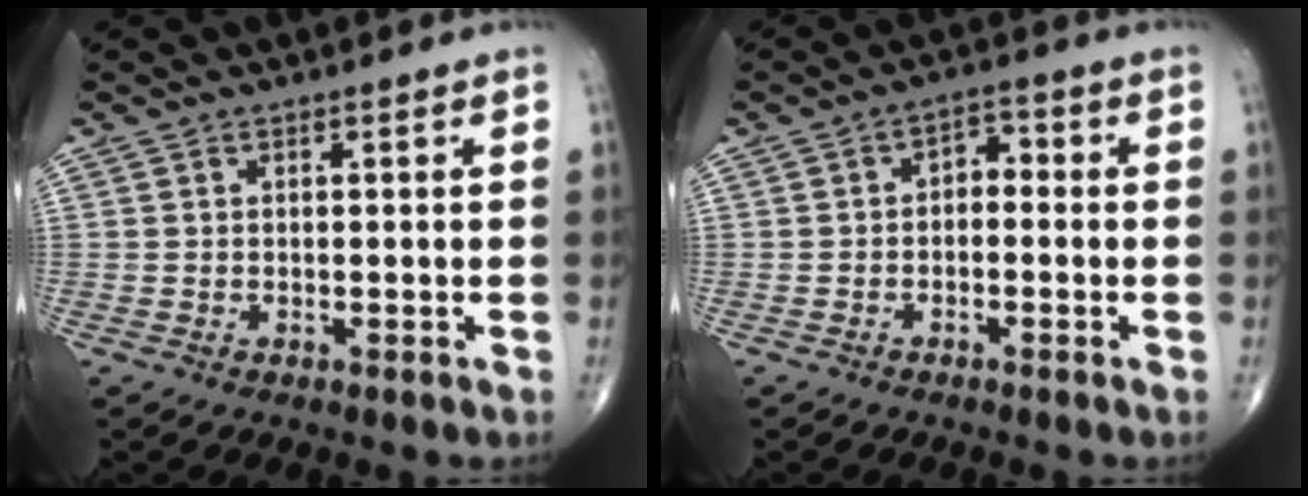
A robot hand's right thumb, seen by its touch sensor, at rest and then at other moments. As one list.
[{"total": 3.6, "force": [-0.5, 2.4, 2.7], "torque": [-0.025, 0.022, -0.019]}]